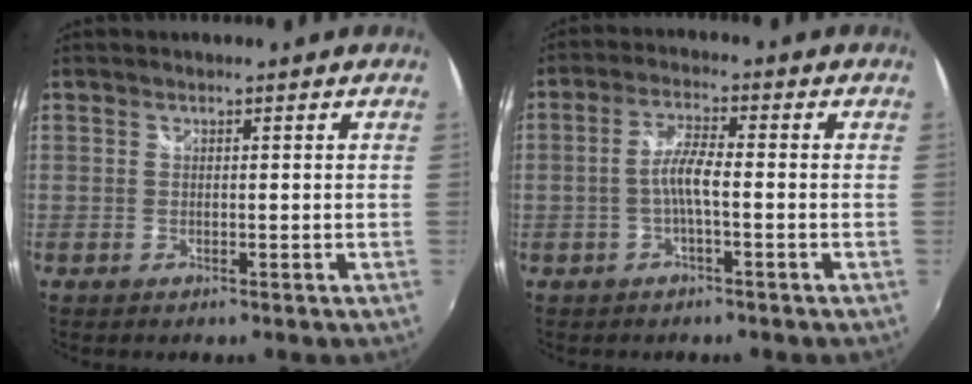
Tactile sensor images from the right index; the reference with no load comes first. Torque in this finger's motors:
{"motor_torque": [0.83, 0.09, 0.35, 0.11]}